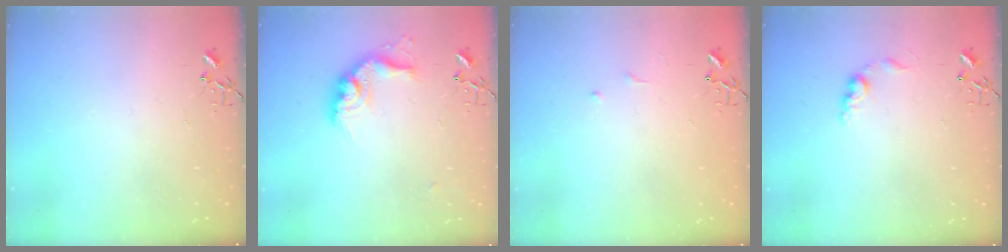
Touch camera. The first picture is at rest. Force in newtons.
{"total": 14.4, "press": 14.3, "slide": 0.7}
{"total": 6.0, "press": 6.0, "slide": 0.7}
{"total": 7.5, "press": 7.4, "slide": 0.3}